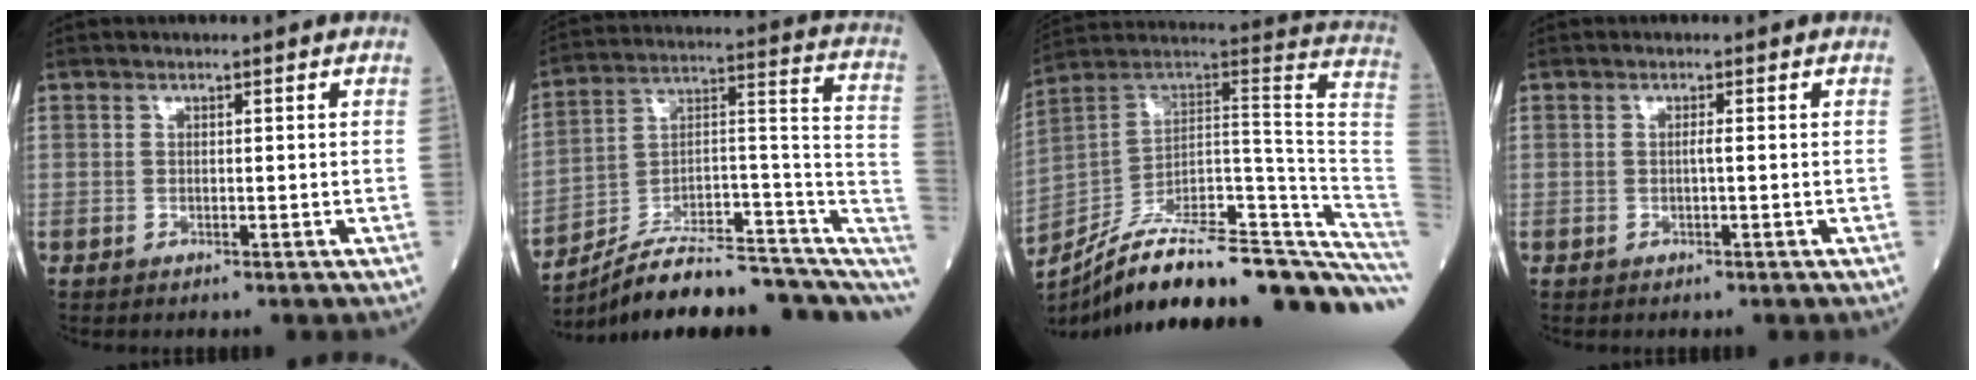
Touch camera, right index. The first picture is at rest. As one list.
[{"total": 20.9, "force": [-15.4, 5.6, 13.0], "torque": [-0.138, 0.057, -0.231]}, {"total": 31.5, "force": [-24.3, 4.0, 19.7], "torque": [-0.186, 0.019, -0.343]}, {"total": 0.6, "force": [-0.1, -0.1, 0.6], "torque": [-0.008, 0.000, -0.003]}]